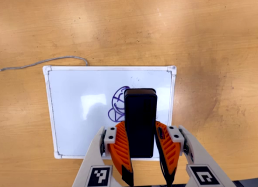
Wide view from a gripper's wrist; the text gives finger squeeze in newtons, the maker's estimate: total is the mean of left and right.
{"total": 7.8, "left": 6.0, "right": 9.7}